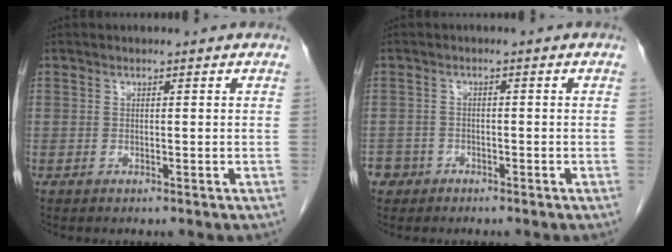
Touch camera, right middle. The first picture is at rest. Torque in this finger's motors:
{"motor_torque": [0.38, -0.34, 0.03, 0.00]}